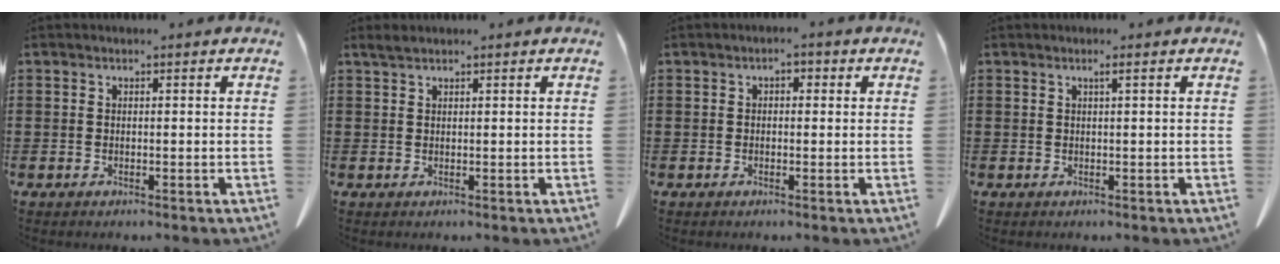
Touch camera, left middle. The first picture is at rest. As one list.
[{"total": 1.3, "force": [1.0, 0.3, 0.8], "torque": [-0.018, 0.001, 0.019]}, {"total": 1.3, "force": [-0.2, 0.8, 1.0], "torque": [-0.022, 0.006, -0.006]}, {"total": 0.8, "force": [0.4, -0.1, 0.8], "torque": [-0.014, -0.002, 0.007]}]